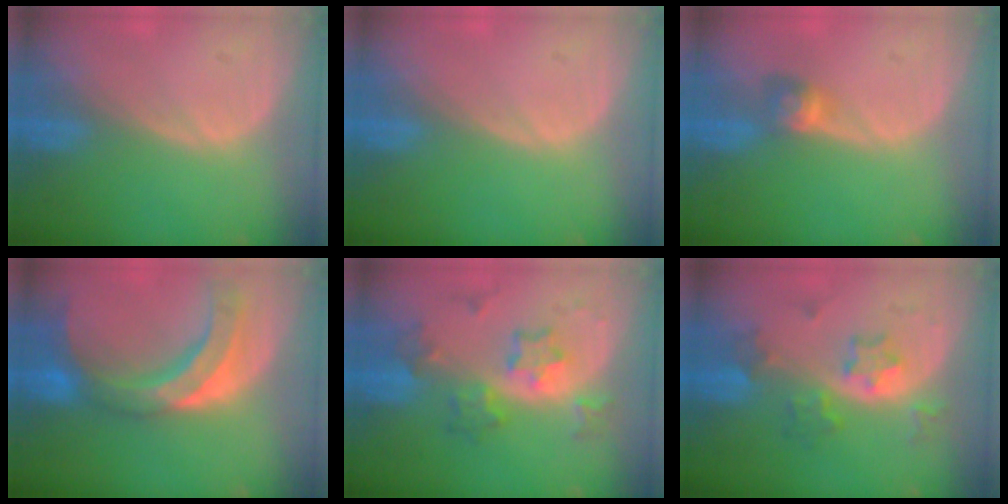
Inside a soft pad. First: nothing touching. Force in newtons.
{"total": 0.0}
{"total": 2.8, "press": 2.5, "slide": 1.3}
{"total": 10.3, "press": 9.3, "slide": 4.4}
{"total": 6.5, "press": 6.5, "slide": 0.2}
{"total": 5.7, "press": 5.4, "slide": 1.8}